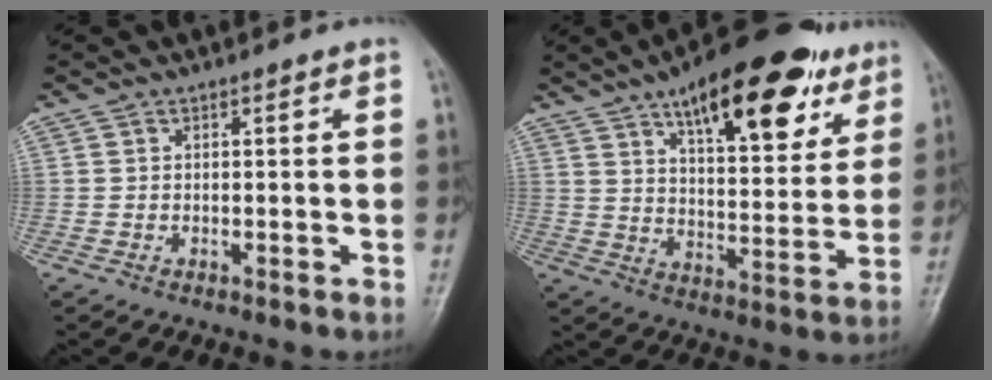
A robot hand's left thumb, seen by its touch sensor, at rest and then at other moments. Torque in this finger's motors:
{"motor_torque": [1.34, 1.34, 1.53, -1.23, 0.13]}